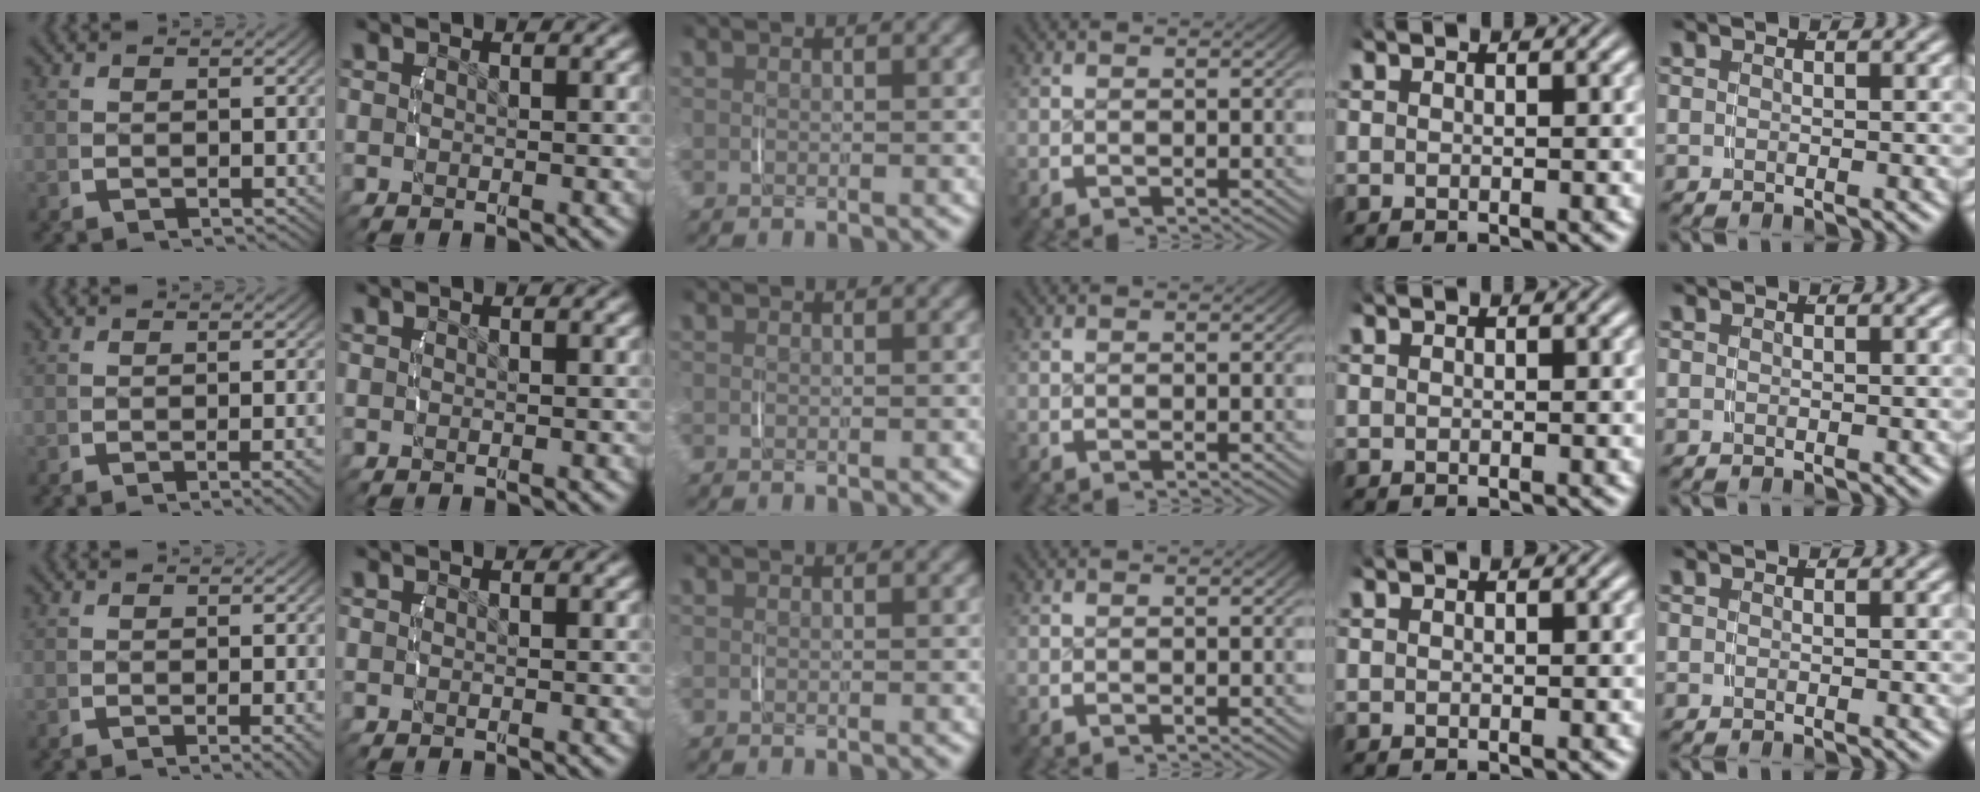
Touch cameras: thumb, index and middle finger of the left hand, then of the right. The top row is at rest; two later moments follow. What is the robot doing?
{"motion": "lift_and_place", "object": "measuring cup"}